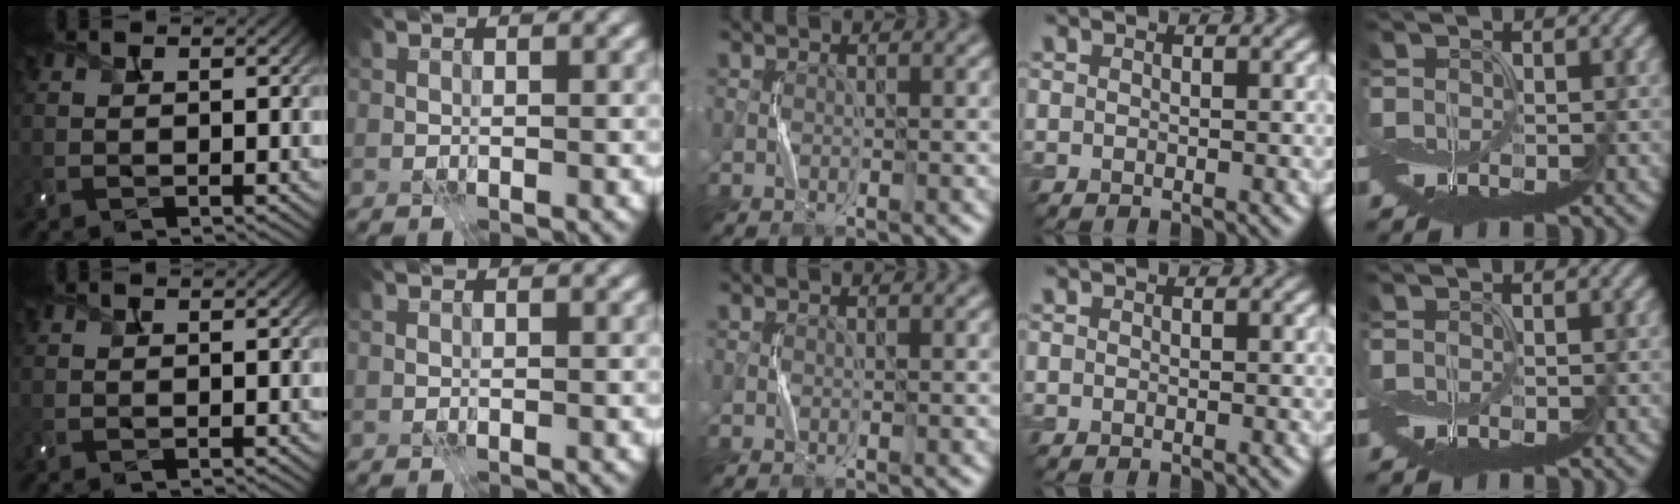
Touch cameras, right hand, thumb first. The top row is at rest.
{}